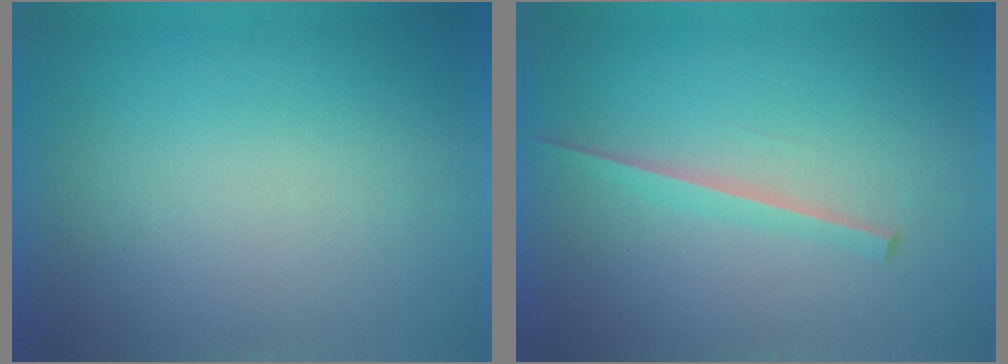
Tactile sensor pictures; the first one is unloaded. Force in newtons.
{"total": 1.6}